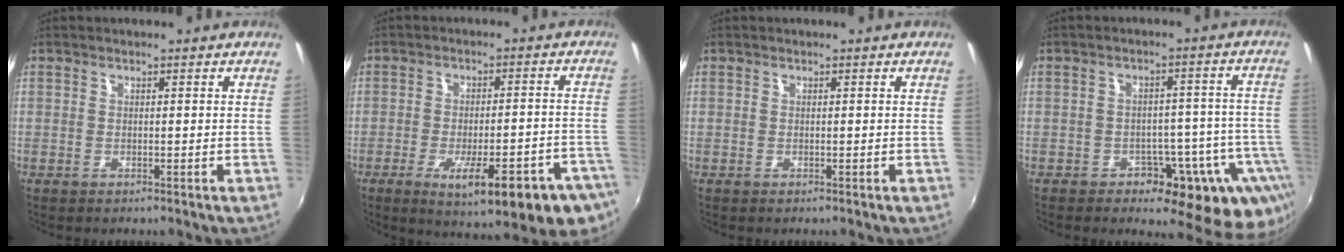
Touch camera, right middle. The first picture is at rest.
{"total": 17.1, "force": [-9.8, 4.5, 13.2], "torque": [-0.191, -0.035, -0.125]}
{"total": 0.0}
{"total": 13.1, "force": [-7.7, 8.4, 6.4], "torque": [-0.072, 0.015, -0.091]}